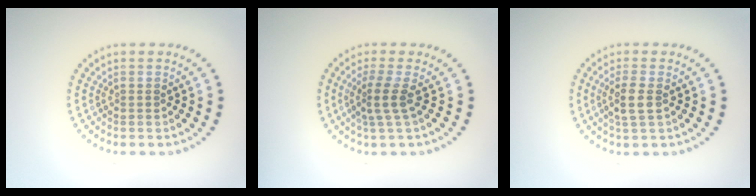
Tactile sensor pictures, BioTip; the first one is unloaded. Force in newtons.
{"total": 2.2, "press": 1.5, "slide": 1.6}
{"total": 2.2, "press": 2.0, "slide": 0.8}